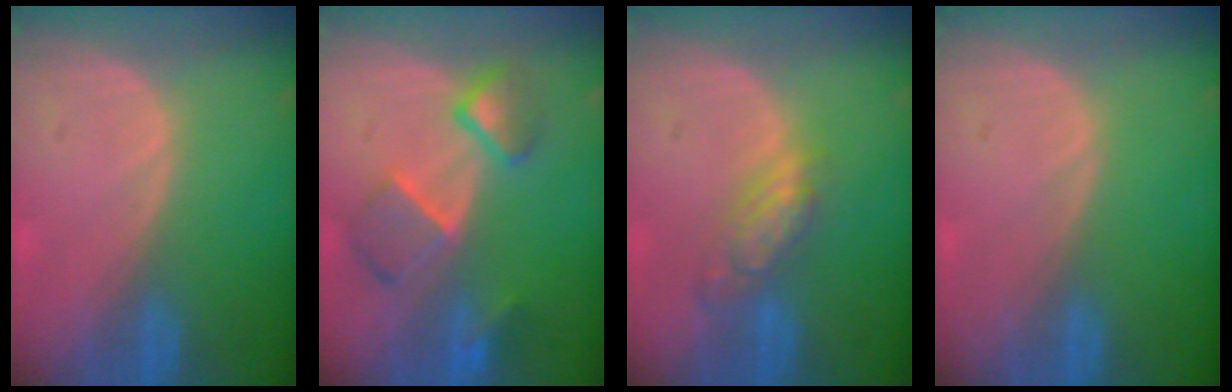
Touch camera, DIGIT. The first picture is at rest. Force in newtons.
{"total": 7.1, "press": 6.9, "slide": 1.9}
{"total": 5.5, "press": 4.7, "slide": 2.7}
{"total": 0.0}